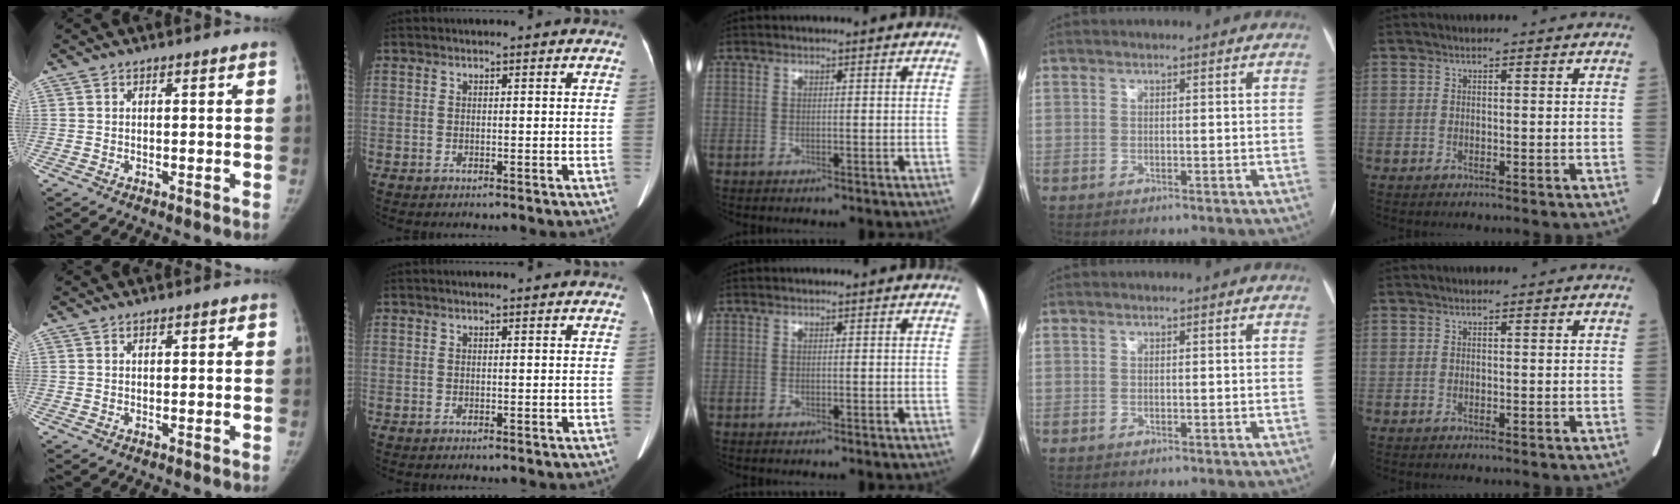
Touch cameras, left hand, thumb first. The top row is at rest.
{"thumb": {"total": 0.7, "force": [0.3, 0.4, 0.4], "torque": [-0.001, 0.000, 0.003]}, "index": {"total": 1.6, "force": [1.4, 0.0, 0.8], "torque": [-0.008, 0.015, 0.019]}}